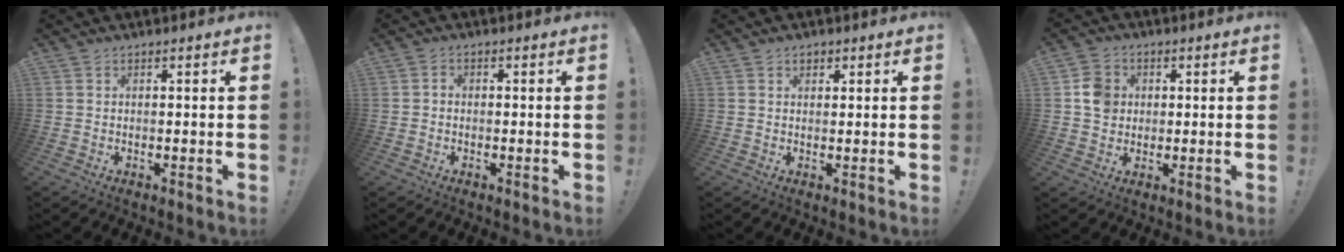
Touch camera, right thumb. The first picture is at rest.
{"total": 1.2, "force": [-0.7, 0.8, 0.5], "torque": [-0.006, 0.006, -0.014]}
{"total": 1.6, "force": [1.0, 1.0, 0.7], "torque": [0.000, -0.004, 0.015]}
{"total": 7.1, "force": [0.8, 6.5, 2.8], "torque": [-0.039, 0.012, 0.020]}